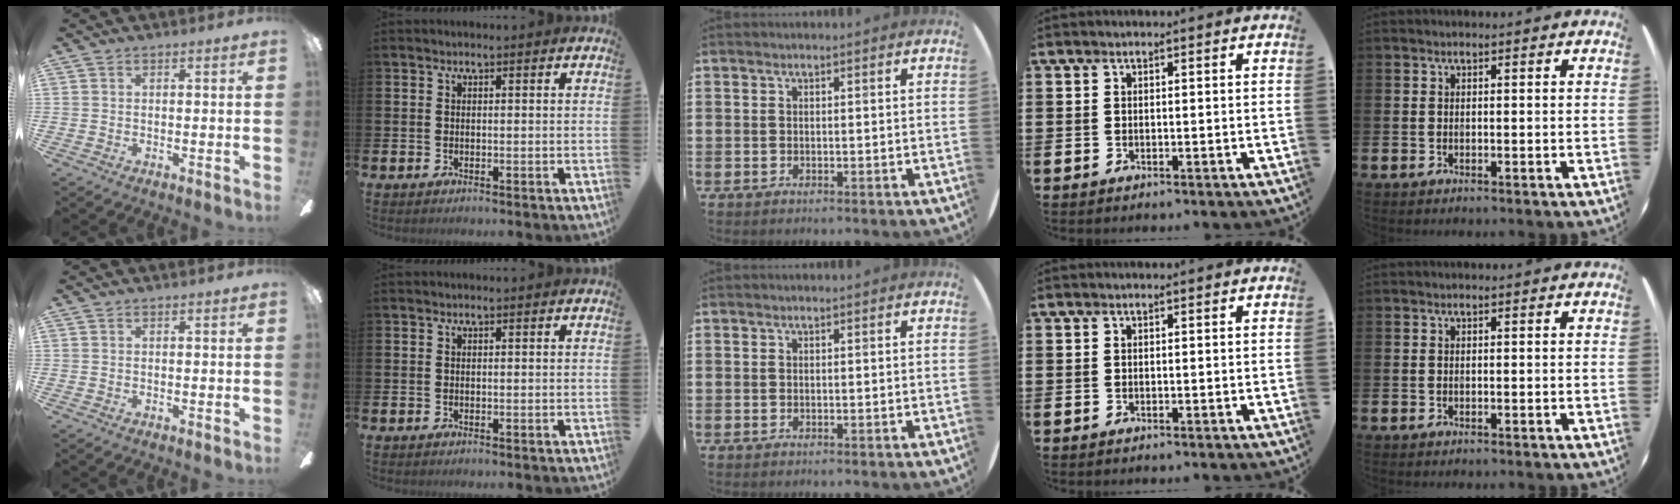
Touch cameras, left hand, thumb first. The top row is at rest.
{}